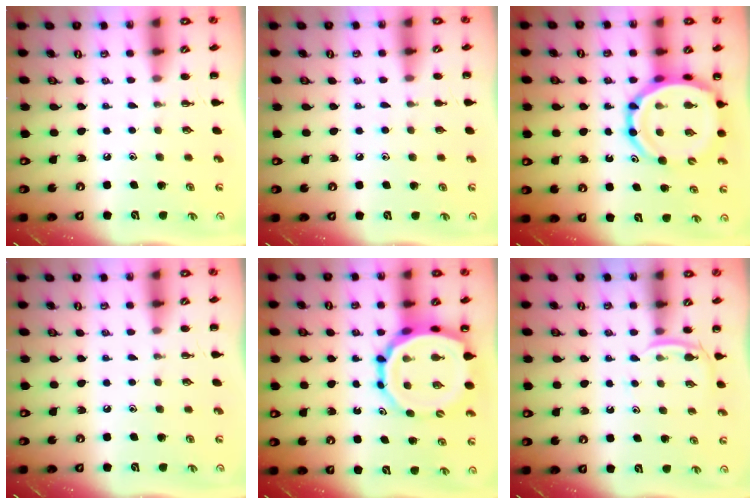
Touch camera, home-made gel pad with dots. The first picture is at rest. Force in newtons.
{"total": 3.8, "press": 3.5, "slide": 1.4}
{"total": 14.9, "press": 14.3, "slide": 4.0}
{"total": 0.0}
{"total": 13.2, "press": 12.8, "slide": 3.5}
{"total": 3.8, "press": 3.6, "slide": 1.2}